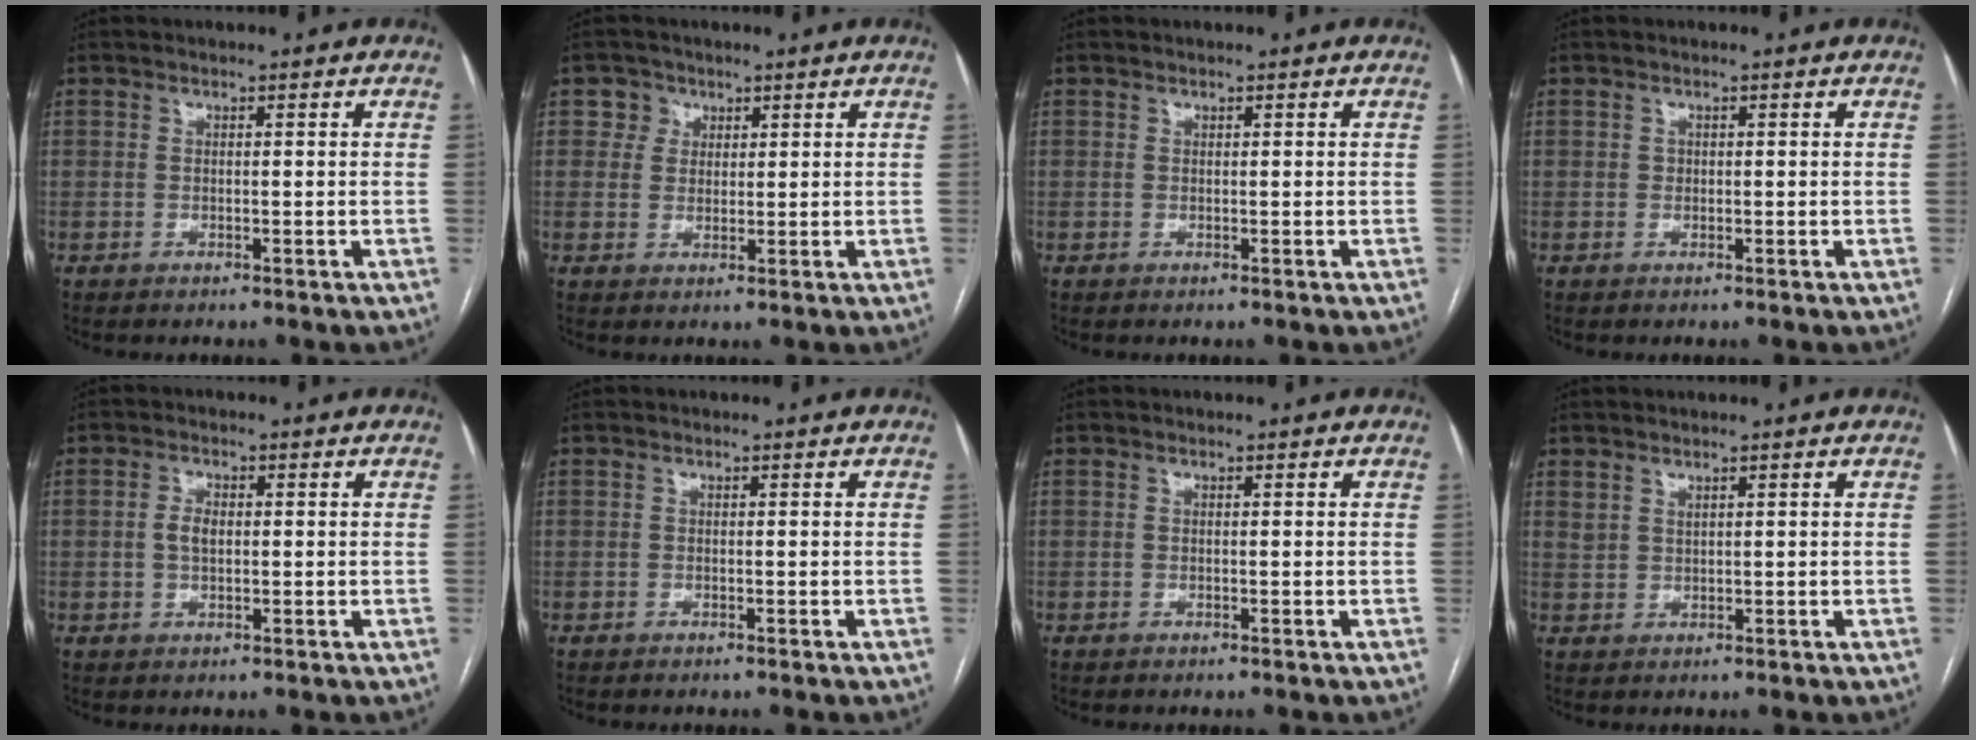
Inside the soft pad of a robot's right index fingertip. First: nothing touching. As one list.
[{"total": 3.3, "force": [1.5, 3.0, -0.2], "torque": [0.014, 0.005, 0.022]}, {"total": 0.0}, {"total": 0.6, "force": [0.1, 0.6, 0.1], "torque": [0.003, 0.002, 0.001]}, {"total": 2.7, "force": [0.2, 1.6, 2.2], "torque": [-0.043, 0.006, 0.004]}, {"total": 0.0}, {"total": 0.0}, {"total": 1.8, "force": [1.7, 0.6, 0.2], "torque": [-0.010, 0.010, 0.036]}]